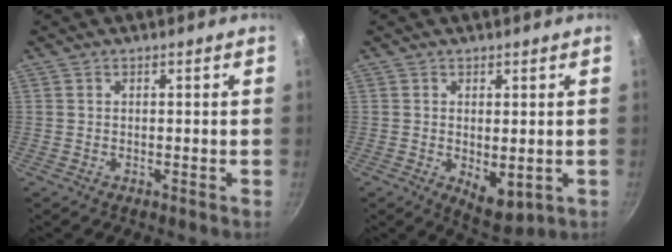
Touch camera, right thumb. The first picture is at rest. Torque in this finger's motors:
{"motor_torque": [-0.32, 0.49, -0.10, -0.04, 0.09]}